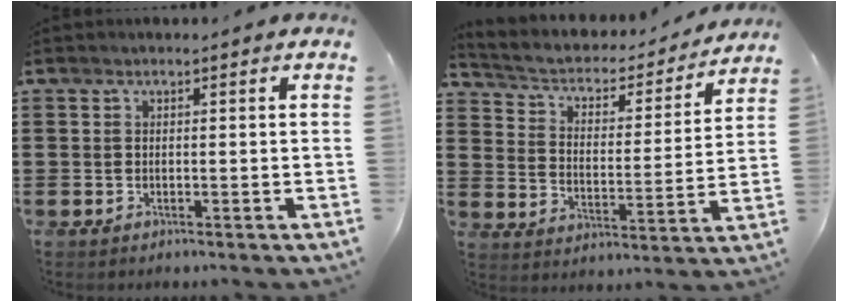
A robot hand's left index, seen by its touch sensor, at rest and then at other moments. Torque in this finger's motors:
{"motor_torque": [1.10, -1.04, 0.01, -0.12]}